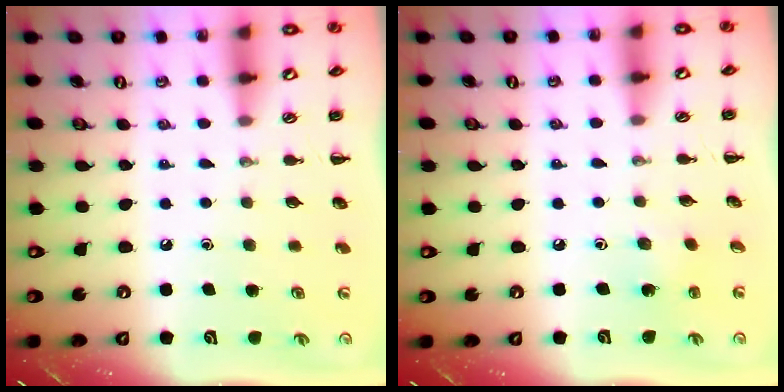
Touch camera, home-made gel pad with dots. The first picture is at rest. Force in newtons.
{"total": 2.6, "press": 2.5, "slide": 0.8}